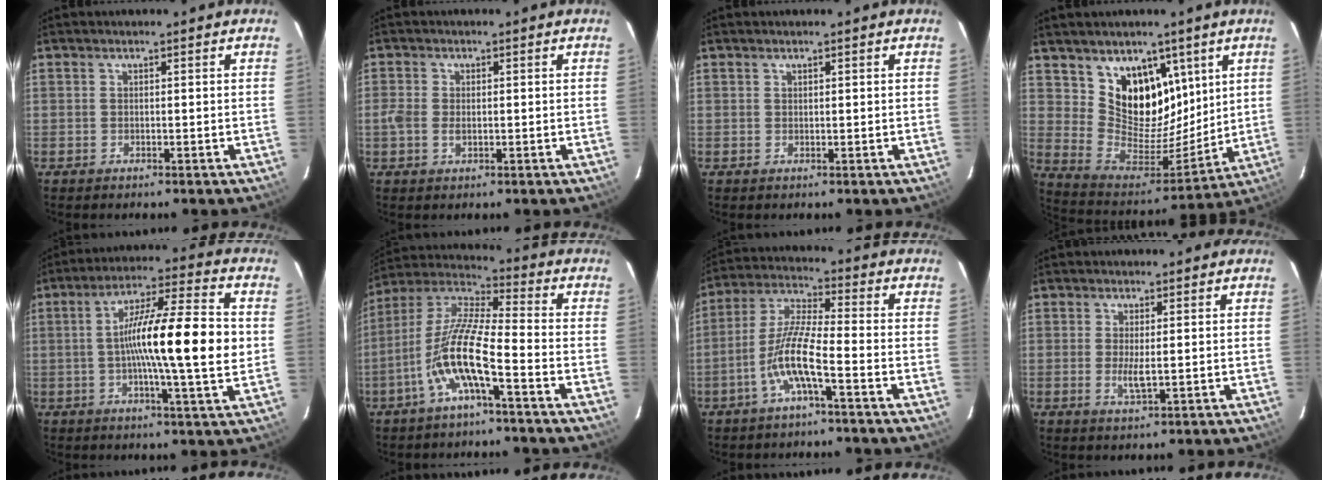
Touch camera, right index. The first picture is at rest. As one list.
[{"total": 2.9, "force": [-0.6, 1.8, 2.2], "torque": [-0.046, -0.001, -0.012]}, {"total": 0.5, "force": [0.3, 0.4, 0.0], "torque": [0.000, 0.002, 0.006]}, {"total": 14.8, "force": [8.1, 10.4, 6.6], "torque": [-0.123, -0.015, 0.160]}, {"total": 16.1, "force": [-0.1, 1.1, 16.0], "torque": [-0.261, 0.012, -0.010]}, {"total": 12.4, "force": [-5.3, 1.6, 11.0], "torque": [-0.221, 0.001, -0.108]}, {"total": 9.0, "force": [-4.0, 0.6, 8.0], "torque": [-0.178, 0.005, -0.081]}, {"total": 3.1, "force": [-0.2, 0.5, 3.1], "torque": [-0.061, -0.007, -0.003]}]